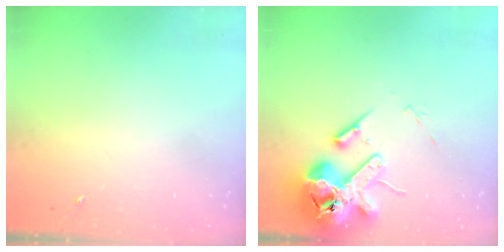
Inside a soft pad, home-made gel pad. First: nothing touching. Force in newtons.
{"total": 15.8, "press": 15.5, "slide": 2.8}